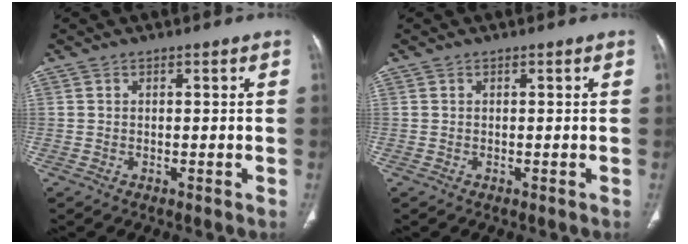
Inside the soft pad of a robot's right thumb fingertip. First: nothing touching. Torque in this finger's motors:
{"motor_torque": [0.00, 0.00, 0.00, 0.00, 0.00]}